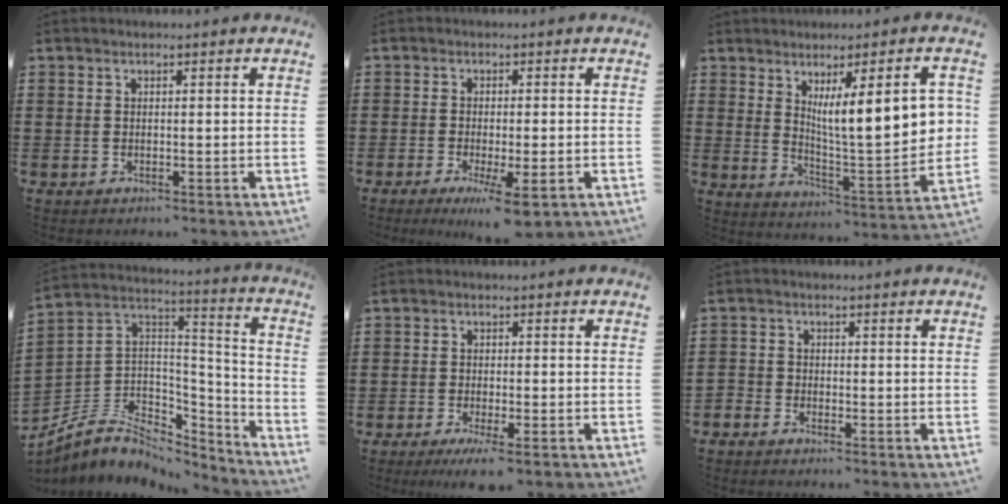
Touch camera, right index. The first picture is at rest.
{"total": 4.5, "force": [-2.5, 0.5, 3.7], "torque": [-0.072, -0.011, -0.044]}
{"total": 10.4, "force": [3.6, 1.7, 9.6], "torque": [-0.158, -0.018, 0.057]}
{"total": 8.0, "force": [-4.6, 5.8, 3.1], "torque": [-0.082, 0.000, -0.085]}
{"total": 2.4, "force": [-1.9, 0.0, 1.4], "torque": [-0.031, -0.004, -0.037]}
{"total": 0.9, "force": [-0.8, 0.3, 0.0], "torque": [-0.001, 0.002, -0.018]}